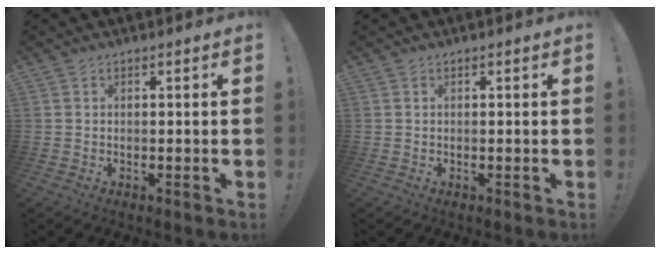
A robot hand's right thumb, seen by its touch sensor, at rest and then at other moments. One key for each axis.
{"total": 0.0}